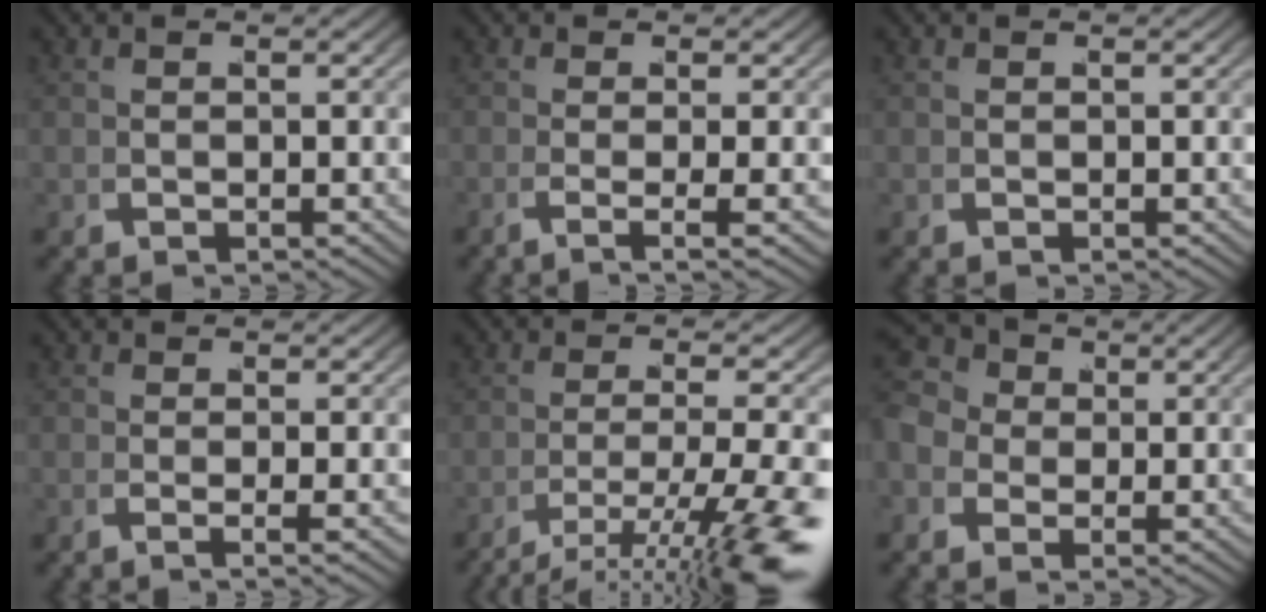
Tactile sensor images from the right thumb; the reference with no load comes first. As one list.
[{"total": 2.2, "force": [-0.8, -0.6, 2.0], "torque": [-0.030, 0.005, -0.021]}, {"total": 0.0}, {"total": 1.2, "force": [-0.4, -0.7, 0.9], "torque": [-0.008, 0.005, -0.012]}, {"total": 9.0, "force": [-5.2, 2.8, 6.8], "torque": [-0.100, -0.016, -0.069]}, {"total": 8.0, "force": [1.8, 6.4, 4.5], "torque": [-0.085, 0.006, 0.017]}]